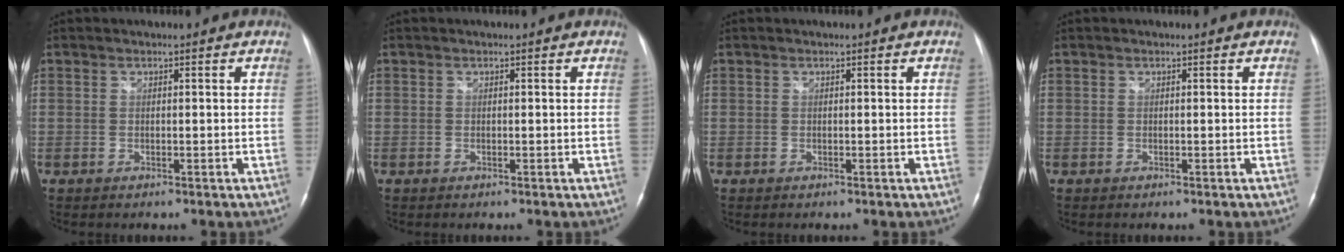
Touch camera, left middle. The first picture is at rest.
{"total": 0.0}
{"total": 0.0}
{"total": 0.0}